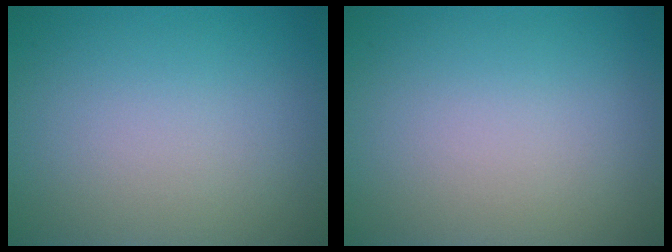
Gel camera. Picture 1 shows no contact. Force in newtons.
{"total": 0.0}